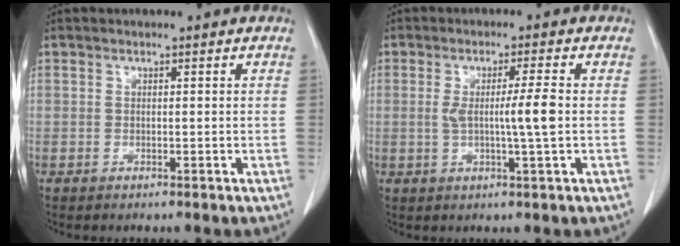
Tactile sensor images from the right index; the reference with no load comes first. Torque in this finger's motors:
{"motor_torque": [0.26, 0.09, 0.14, 0.05]}